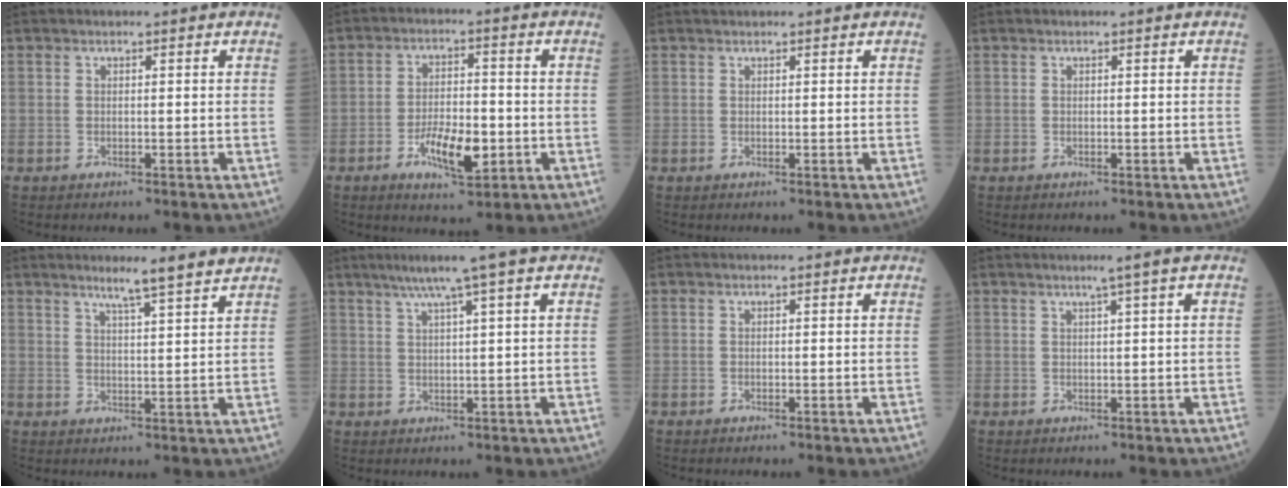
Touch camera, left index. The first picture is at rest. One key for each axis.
{"total": 7.4, "fx": -2.8, "fy": 2.6, "fz": 6.4, "tx": -0.113, "ty": -0.003, "tz": -0.047}
{"total": 0.6, "fx": 0.6, "fy": 0.0, "fz": 0.1, "tx": -0.005, "ty": 0.012, "tz": 0.013}
{"total": 0.0}
{"total": 5.9, "fx": 4.9, "fy": -0.8, "fz": 3.3, "tx": -0.055, "ty": -0.003, "tz": 0.070}
{"total": 6.2, "fx": 3.9, "fy": -1.0, "fz": 4.6, "tx": -0.077, "ty": 0.020, "tz": 0.066}
{"total": 0.0}
{"total": 2.3, "fx": 1.2, "fy": -0.7, "fz": 1.9, "tx": -0.032, "ty": -0.003, "tz": 0.023}